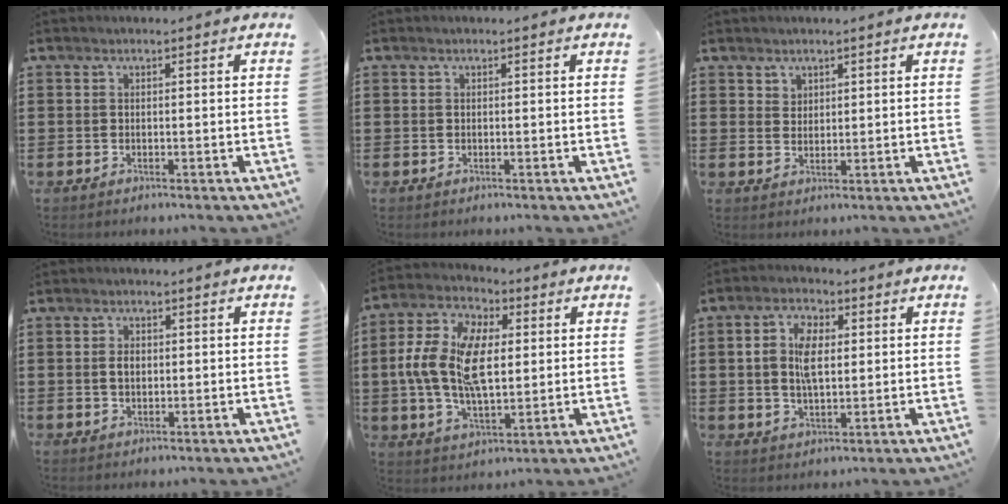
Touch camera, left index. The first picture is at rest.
{"total": 0.0}
{"total": 1.8, "force": [1.4, 1.2, 0.1], "torque": [-0.006, 0.004, 0.028]}
{"total": 1.9, "force": [0.2, 1.2, 1.4], "torque": [-0.031, 0.007, 0.002]}
{"total": 12.9, "force": [1.2, 7.1, 10.8], "torque": [-0.240, 0.006, 0.020]}
{"total": 6.5, "force": [1.1, 3.5, 5.4], "torque": [-0.111, 0.009, 0.014]}